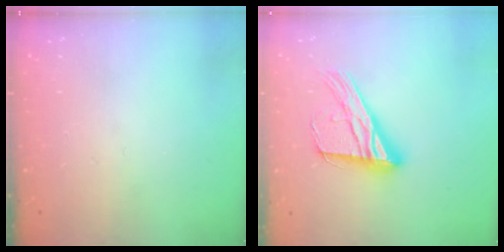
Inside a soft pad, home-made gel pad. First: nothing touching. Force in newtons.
{"total": 17.1, "press": 17.0, "slide": 1.7}